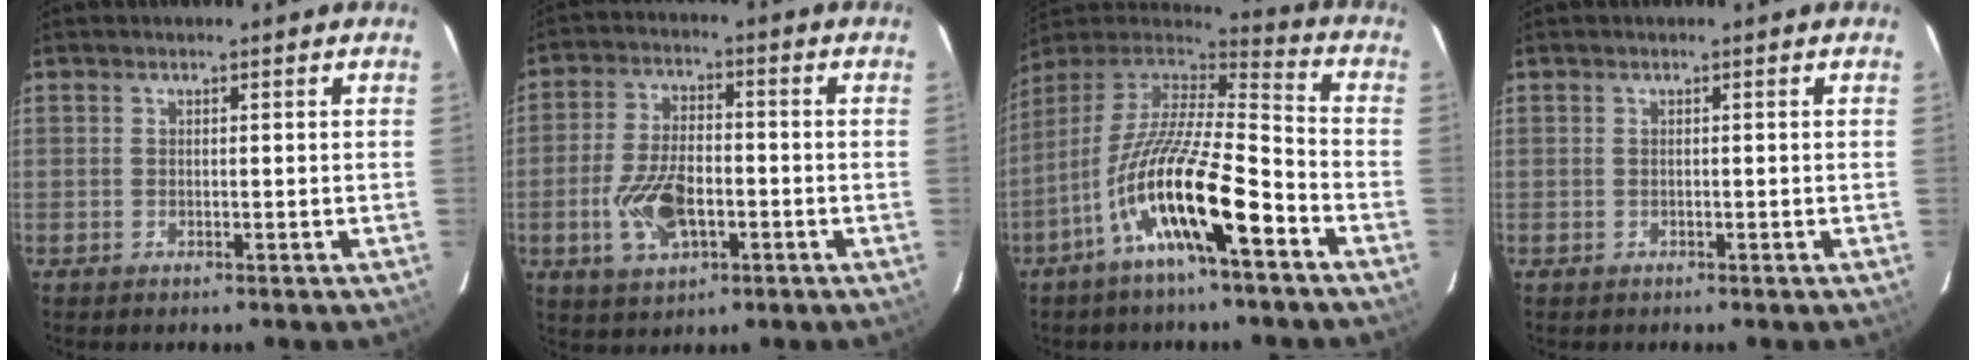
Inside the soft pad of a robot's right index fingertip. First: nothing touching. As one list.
[{"total": 10.8, "force": [-3.1, 5.8, 8.5], "torque": [-0.177, -0.002, -0.051]}, {"total": 19.0, "force": [-9.3, 3.8, 16.1], "torque": [-0.287, -0.025, -0.177]}, {"total": 0.0}]